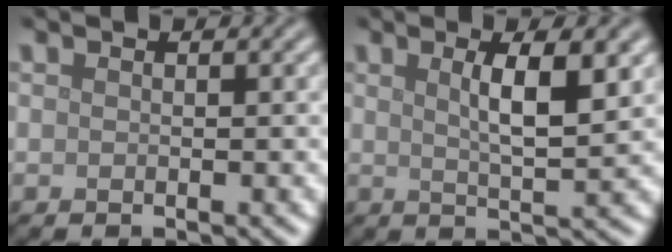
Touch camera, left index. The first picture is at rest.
{"total": 4.5, "force": [1.5, 1.1, 4.1], "torque": [-0.060, 0.000, 0.024]}